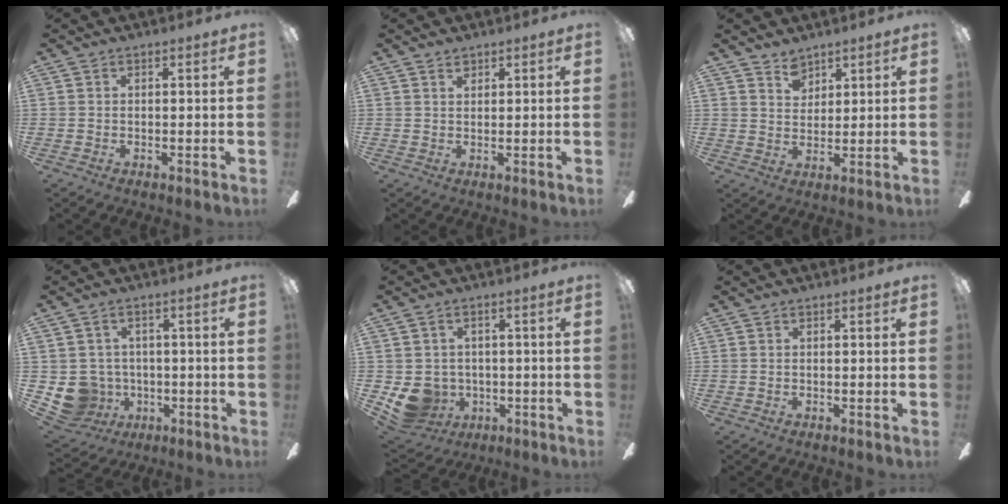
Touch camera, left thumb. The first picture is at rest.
{"total": 1.5, "force": [1.3, 0.7, 0.4], "torque": [-0.001, -0.003, 0.022]}
{"total": 5.0, "force": [4.0, 3.0, 0.8], "torque": [-0.005, -0.017, 0.072]}
{"total": 8.0, "force": [-1.4, 7.7, 2.0], "torque": [-0.088, 0.007, -0.021]}
{"total": 8.0, "force": [-1.6, 7.3, 2.9], "torque": [-0.093, 0.000, -0.028]}
{"total": 0.0}